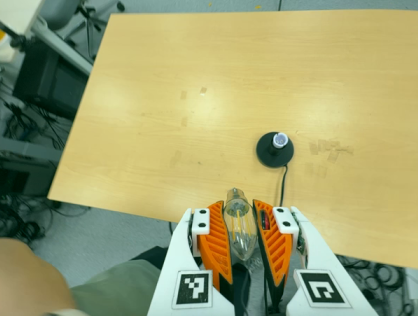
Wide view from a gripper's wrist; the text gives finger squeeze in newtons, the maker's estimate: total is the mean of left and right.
{"total": 20.8, "left": 22.5, "right": 19.0}